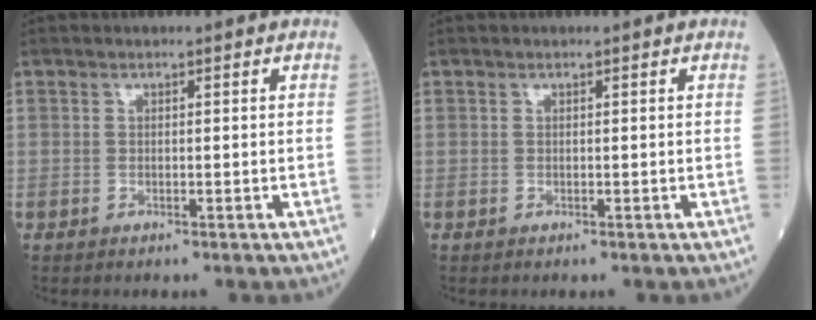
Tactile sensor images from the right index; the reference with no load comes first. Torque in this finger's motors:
{"motor_torque": [0.00, 0.00, 0.00, 0.00]}